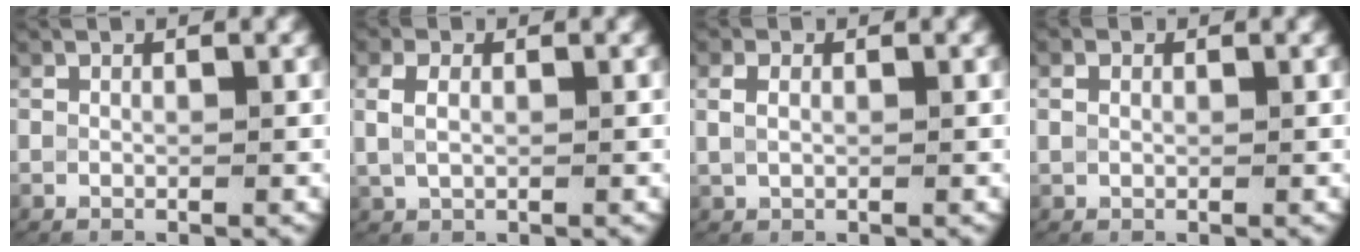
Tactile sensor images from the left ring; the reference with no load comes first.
{"total": 2.7, "force": [0.6, 2.0, 1.7], "torque": [-0.049, -0.001, 0.015]}
{"total": 1.5, "force": [0.5, 1.1, 1.0], "torque": [-0.027, -0.001, 0.014]}
{"total": 1.0, "force": [0.4, 0.8, 0.6], "torque": [-0.012, -0.002, 0.013]}